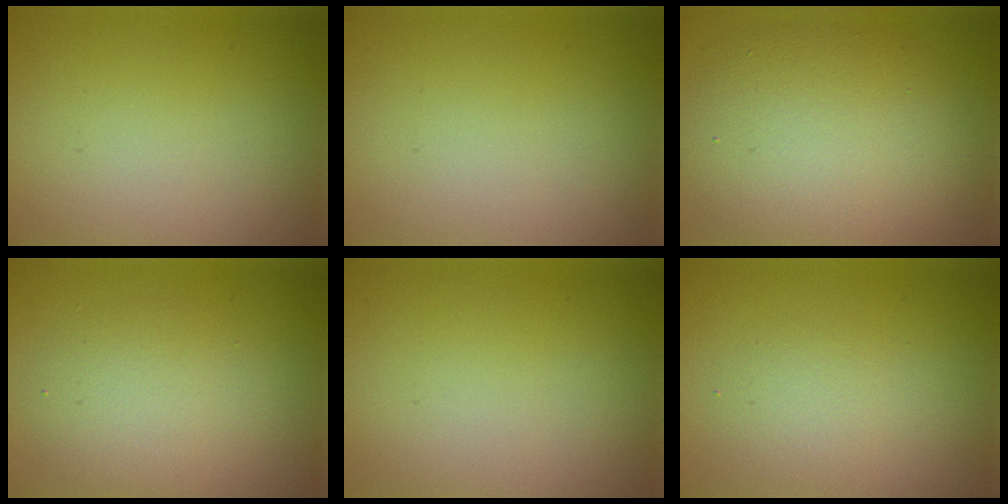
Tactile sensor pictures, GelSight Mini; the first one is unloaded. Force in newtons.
{"total": 0.0}
{"total": 9.3, "press": 9.3, "slide": 1.0}
{"total": 4.0, "press": 4.0, "slide": 0.3}
{"total": 0.0}
{"total": 2.2, "press": 2.2, "slide": 0.1}